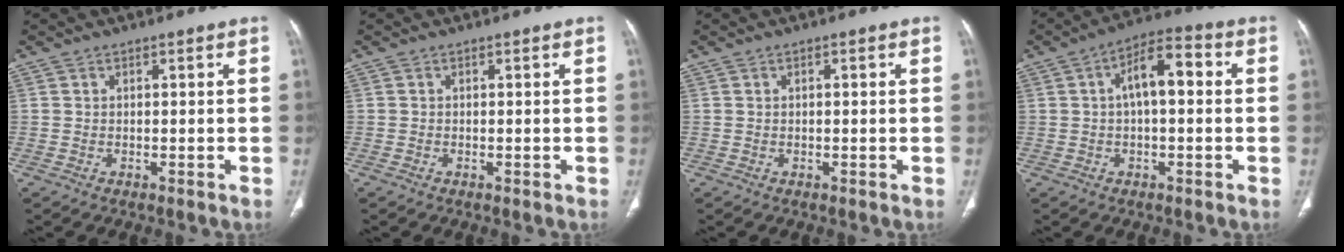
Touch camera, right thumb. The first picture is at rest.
{"total": 0.0}
{"total": 0.5, "force": [0.1, 0.2, 0.5], "torque": [-0.010, 0.005, 0.005]}
{"total": 9.0, "force": [1.2, 4.0, 8.0], "torque": [-0.122, 0.033, 0.009]}